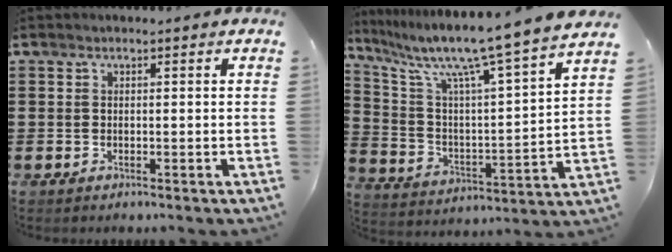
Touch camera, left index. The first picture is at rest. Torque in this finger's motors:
{"motor_torque": [1.56, -0.58, 0.41, 0.21]}